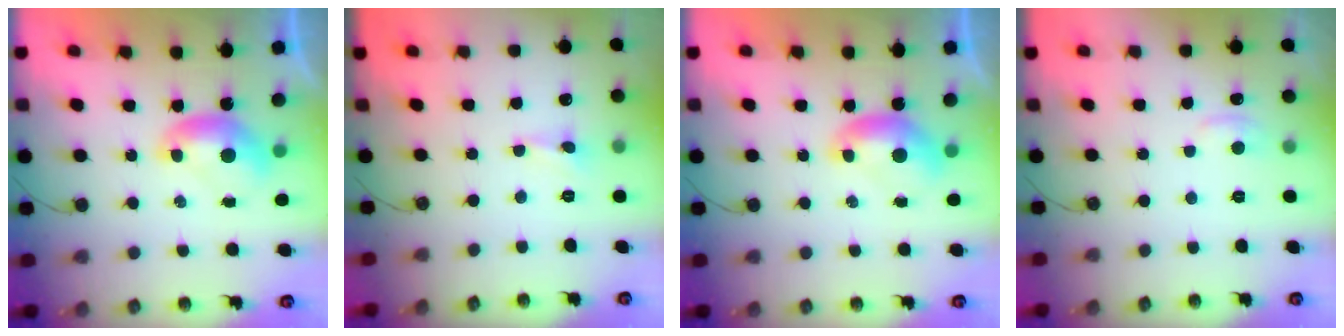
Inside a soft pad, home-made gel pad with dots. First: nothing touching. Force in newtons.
{"total": 0.6, "press": 0.5, "slide": 0.2}
{"total": 0.0}
{"total": 1.2, "press": 0.8, "slide": 0.9}